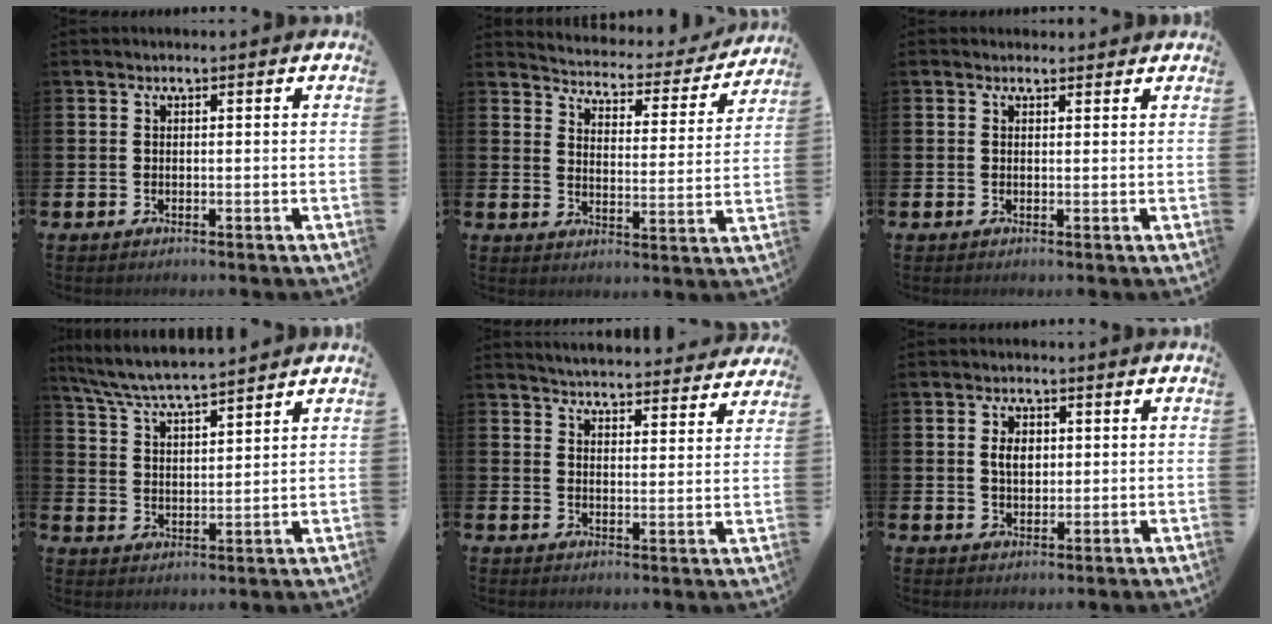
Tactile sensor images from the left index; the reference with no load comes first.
{"total": 4.2, "force": [4.0, 1.0, 0.5], "torque": [-0.028, -0.040, 0.061]}
{"total": 0.8, "force": [0.7, 0.4, 0.1], "torque": [0.008, 0.002, 0.010]}
{"total": 6.4, "force": [6.3, 0.2, 1.5], "torque": [-0.055, -0.036, 0.111]}
{"total": 4.9, "force": [4.9, 0.5, 0.1], "torque": [-0.019, -0.036, 0.086]}
{"total": 2.9, "force": [0.9, 1.9, 2.1], "torque": [-0.027, 0.003, 0.010]}